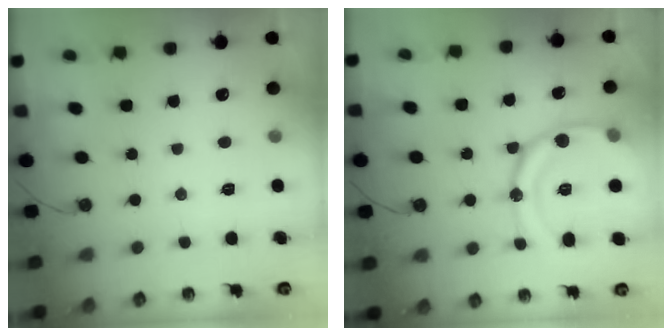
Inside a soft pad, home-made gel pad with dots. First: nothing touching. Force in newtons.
{"total": 20.7, "press": 20.5, "slide": 2.4}